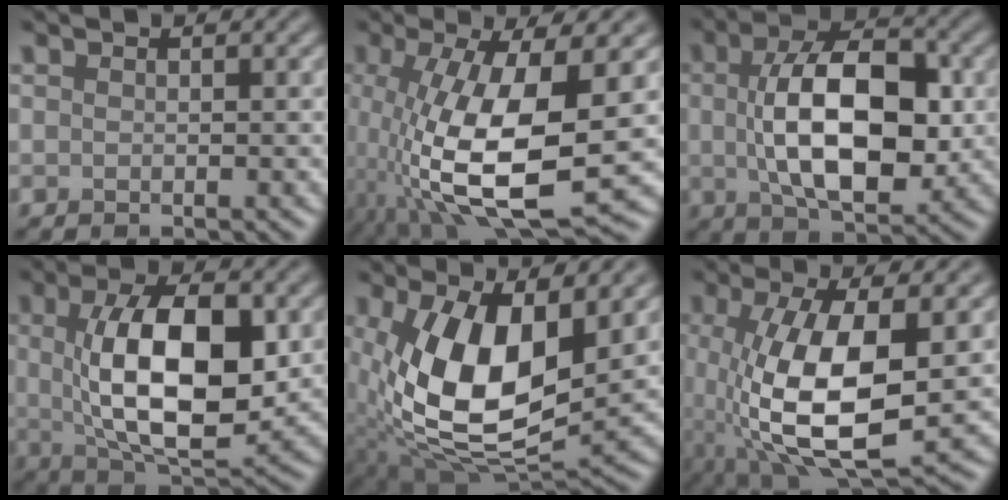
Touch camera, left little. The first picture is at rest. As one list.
[{"total": 11.5, "force": [-1.8, 3.8, 10.7], "torque": [-0.214, -0.022, -0.026]}, {"total": 10.5, "force": [0.2, 5.6, 8.9], "torque": [-0.154, 0.001, 0.004]}, {"total": 10.8, "force": [0.9, 4.8, 9.7], "torque": [-0.162, -0.003, 0.022]}, {"total": 12.5, "force": [1.3, 6.4, 10.6], "torque": [-0.196, -0.011, 0.022]}, {"total": 10.9, "force": [-0.5, 4.4, 10.0], "torque": [-0.203, -0.018, 0.001]}]